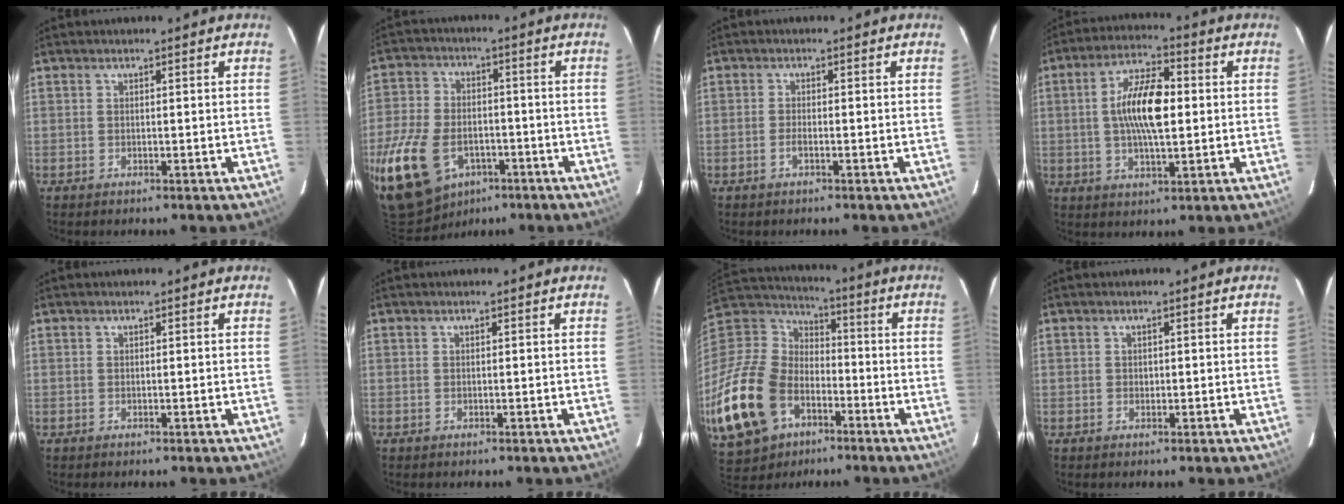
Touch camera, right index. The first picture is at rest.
{"total": 21.4, "force": [-9.5, 14.2, 12.9], "torque": [-0.318, -0.017, -0.151]}
{"total": 1.4, "force": [-0.8, 0.4, 1.1], "torque": [-0.024, 0.000, -0.015]}
{"total": 11.4, "force": [0.6, 4.3, 10.5], "torque": [-0.193, 0.011, 0.008]}
{"total": 0.0}
{"total": 0.0}
{"total": 30.4, "force": [-12.5, 21.0, 18.0], "torque": [-0.464, -0.025, -0.206]}
{"total": 0.7, "force": [0.0, 0.7, 0.2], "torque": [0.001, 0.000, 0.002]}